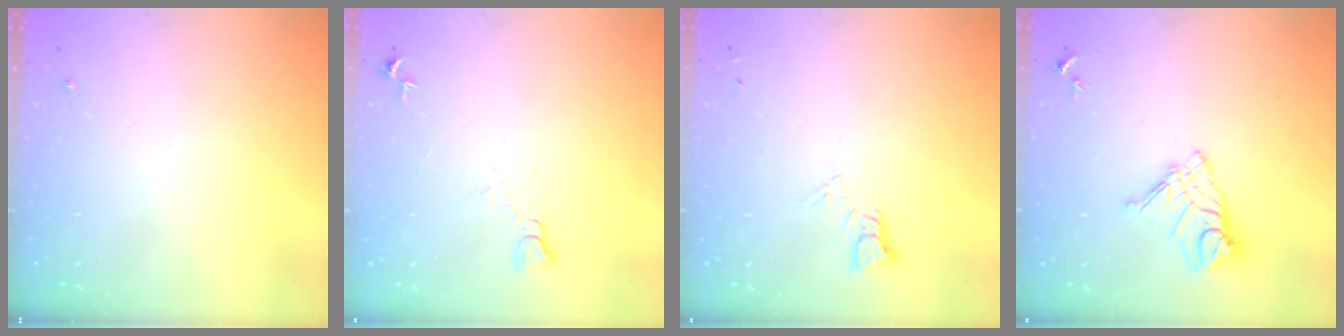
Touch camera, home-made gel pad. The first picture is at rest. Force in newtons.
{"total": 4.3, "press": 4.3, "slide": 0.4}
{"total": 3.4, "press": 3.4, "slide": 0.2}
{"total": 12.6, "press": 12.5, "slide": 1.3}